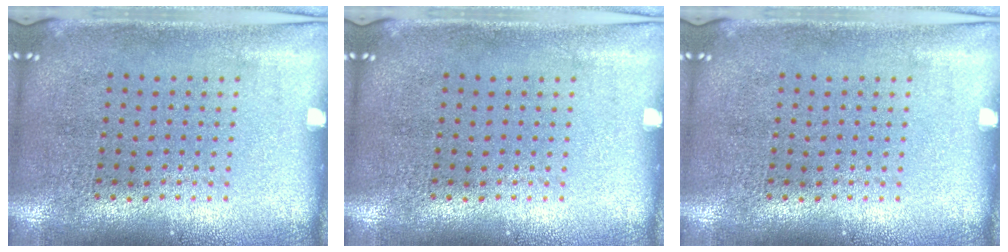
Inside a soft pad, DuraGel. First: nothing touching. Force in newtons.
{"total": 0.0}
{"total": 0.0}